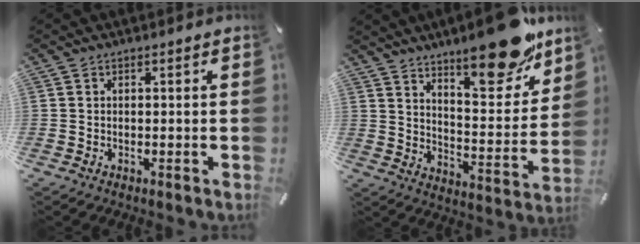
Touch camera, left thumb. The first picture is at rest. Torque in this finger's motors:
{"motor_torque": [0.83, 0.46, 1.38, -1.39, 0.22]}